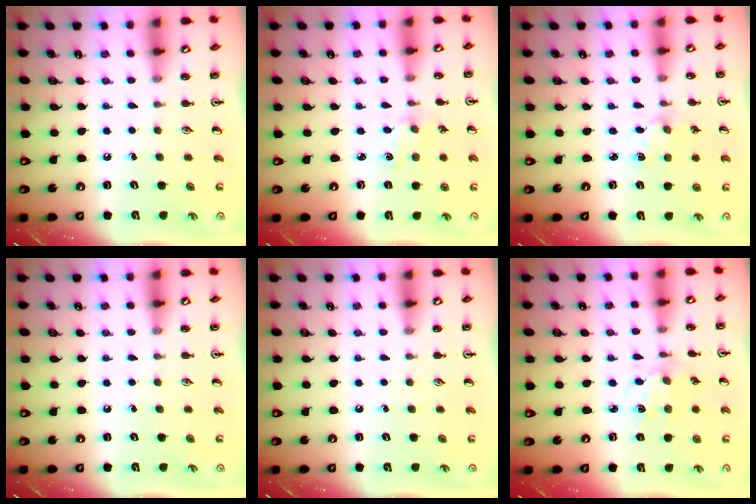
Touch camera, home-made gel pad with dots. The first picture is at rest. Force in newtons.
{"total": 0.7, "press": 0.7, "slide": 0.2}
{"total": 1.5, "press": 1.4, "slide": 0.4}
{"total": 0.0}
{"total": 0.0}
{"total": 3.0, "press": 2.9, "slide": 0.6}